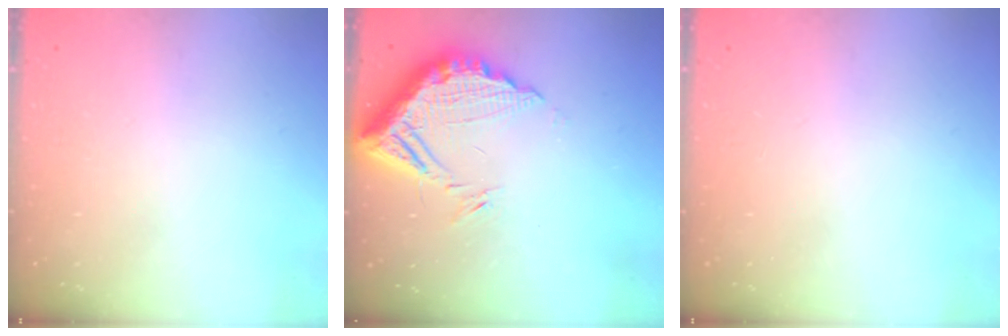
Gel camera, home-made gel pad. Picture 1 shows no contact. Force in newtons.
{"total": 14.6, "press": 14.5, "slide": 1.3}
{"total": 0.0}